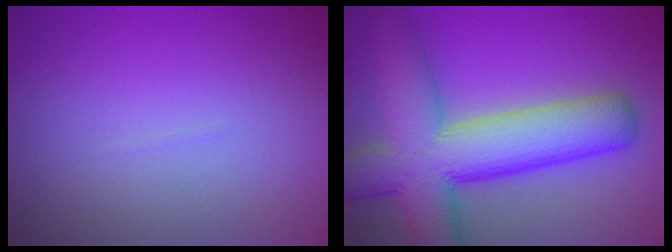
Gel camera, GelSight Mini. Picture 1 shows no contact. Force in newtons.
{"total": 10.9, "press": 10.9, "slide": 0.6}